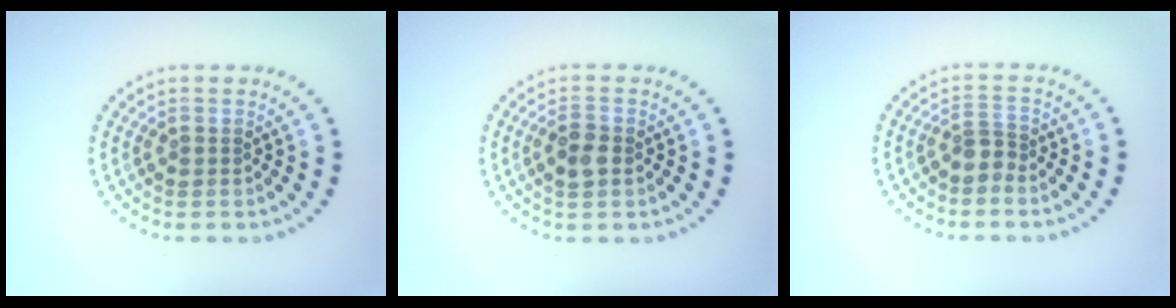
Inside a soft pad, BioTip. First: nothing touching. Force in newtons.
{"total": 1.9, "press": 1.8, "slide": 0.3}
{"total": 1.3, "press": 0.8, "slide": 1.0}